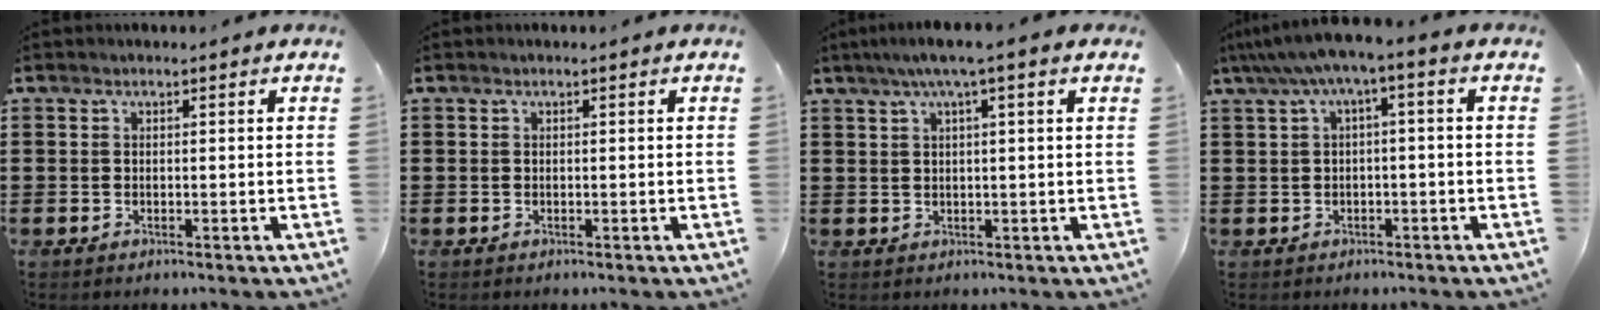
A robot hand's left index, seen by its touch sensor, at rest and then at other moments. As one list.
[{"total": 0.0}, {"total": 3.4, "force": [1.5, -0.2, 3.0], "torque": [-0.060, 0.002, 0.024]}, {"total": 3.5, "force": [-0.9, 0.5, 3.4], "torque": [-0.062, -0.003, -0.023]}]